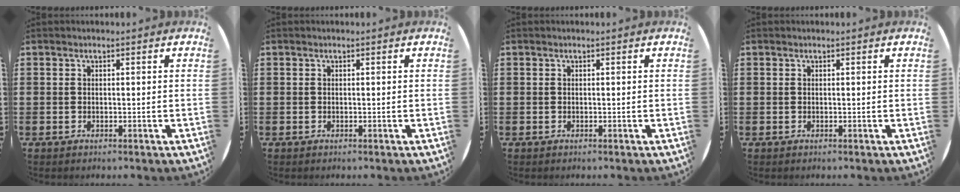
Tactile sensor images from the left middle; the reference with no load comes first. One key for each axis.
{"total": 0.0}
{"total": 0.0}
{"total": 0.0}